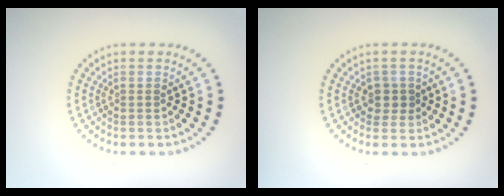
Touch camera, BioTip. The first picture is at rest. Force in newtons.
{"total": 1.6, "press": 1.3, "slide": 1.0}